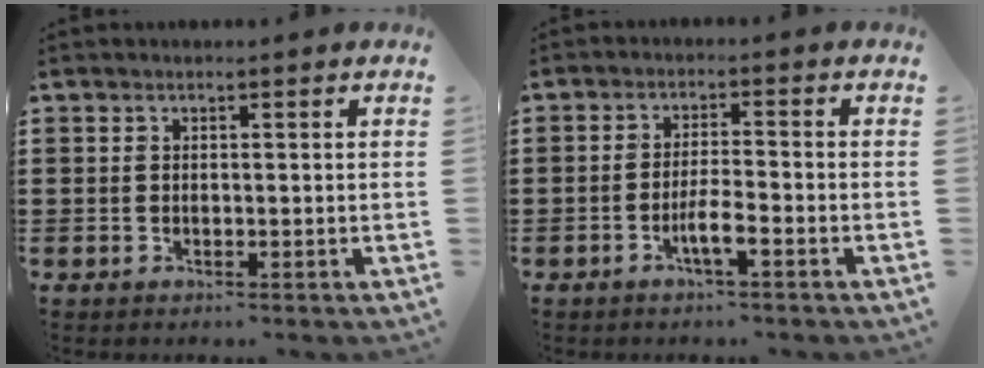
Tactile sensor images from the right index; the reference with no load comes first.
{"total": 3.7, "force": [-2.0, 0.3, 3.1], "torque": [-0.060, -0.002, -0.038]}